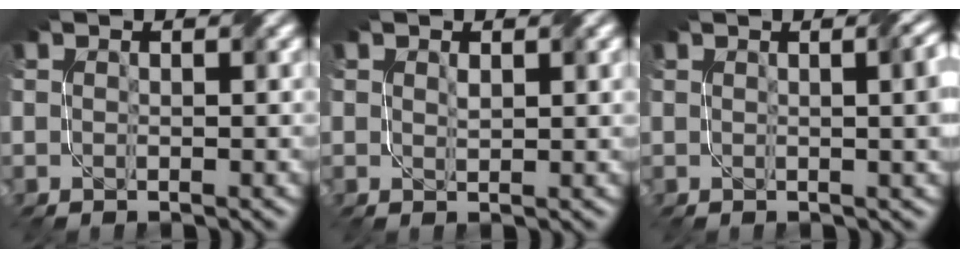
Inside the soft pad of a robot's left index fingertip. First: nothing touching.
{"total": 1.2, "force": [0.5, 0.6, 0.9], "torque": [-0.017, -0.005, 0.015]}
{"total": 5.3, "force": [0.8, 2.2, 4.7], "torque": [-0.023, 0.014, 0.010]}